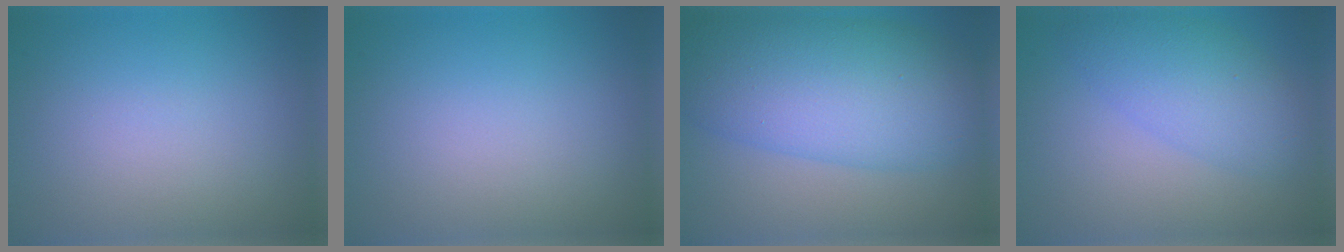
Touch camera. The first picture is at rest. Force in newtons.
{"total": 0.0}
{"total": 10.6, "press": 10.6, "slide": 0.2}
{"total": 4.5, "press": 4.5, "slide": 0.1}